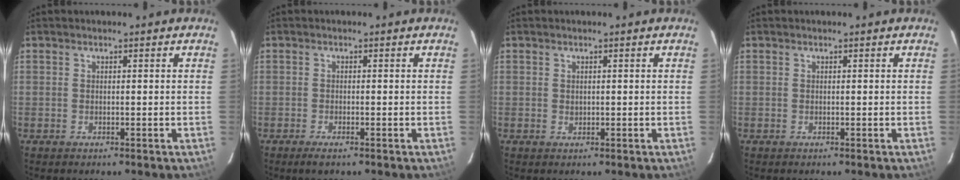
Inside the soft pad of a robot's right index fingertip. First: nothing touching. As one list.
[{"total": 1.9, "force": [-1.5, 0.2, 1.2], "torque": [-0.028, -0.007, -0.027]}, {"total": 0.5, "force": [0.2, 0.5, 0.1], "torque": [0.002, 0.003, 0.005]}, {"total": 0.0}]